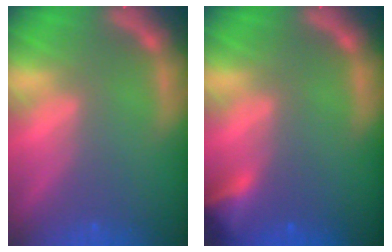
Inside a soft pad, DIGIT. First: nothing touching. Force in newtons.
{"total": 2.9}